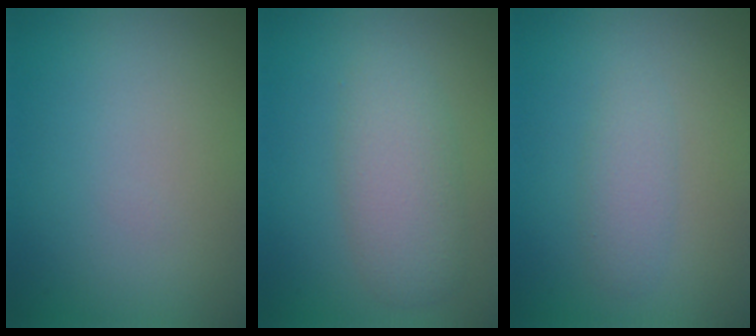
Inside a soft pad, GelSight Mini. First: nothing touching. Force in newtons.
{"total": 2.2, "press": 2.2, "slide": 0.2}
{"total": 1.6, "press": 1.6, "slide": 0.1}